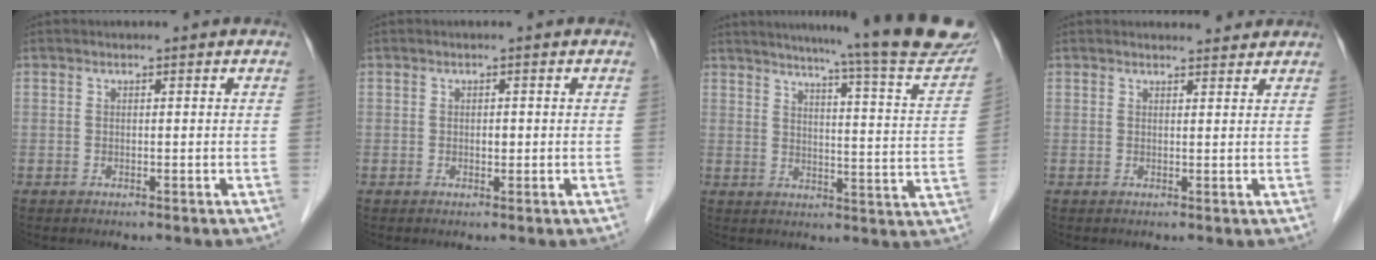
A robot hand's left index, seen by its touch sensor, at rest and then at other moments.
{"total": 1.2, "force": [-1.0, 0.5, 0.3], "torque": [-0.006, -0.006, -0.017]}
{"total": 22.1, "force": [19.4, -0.6, 10.5], "torque": [-0.142, -0.077, 0.227]}
{"total": 2.4, "force": [2.2, 0.7, 0.0], "torque": [-0.002, 0.001, 0.022]}